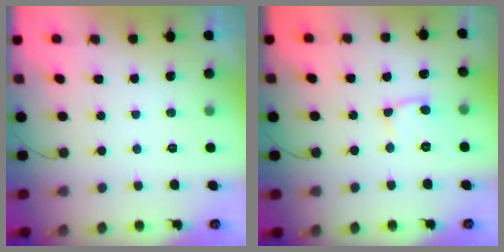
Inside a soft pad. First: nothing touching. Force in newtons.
{"total": 6.8, "press": 6.7, "slide": 0.8}